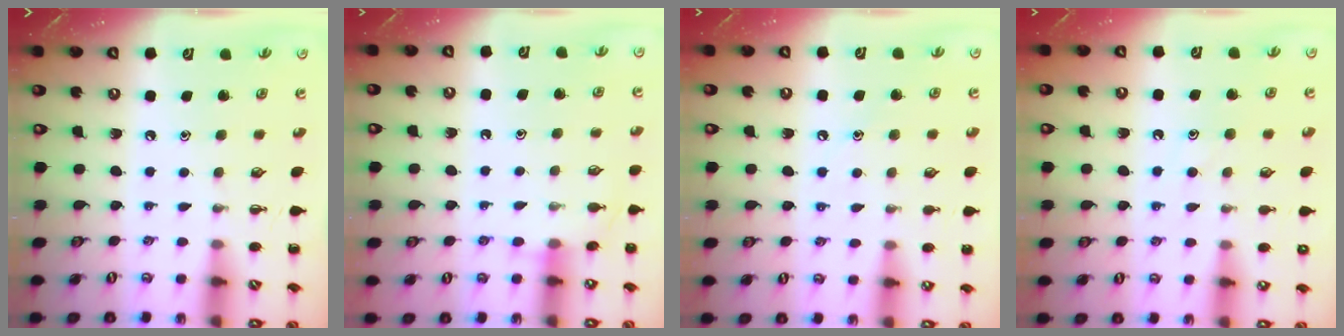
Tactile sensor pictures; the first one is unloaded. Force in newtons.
{"total": 7.1, "press": 7.0, "slide": 1.4}
{"total": 7.0, "press": 6.7, "slide": 2.2}
{"total": 7.7, "press": 7.7, "slide": 1.0}